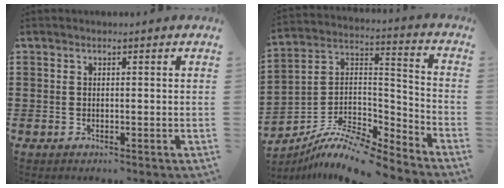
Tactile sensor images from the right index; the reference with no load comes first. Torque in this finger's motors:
{"motor_torque": [1.11, -1.04, 0.19, 0.06]}